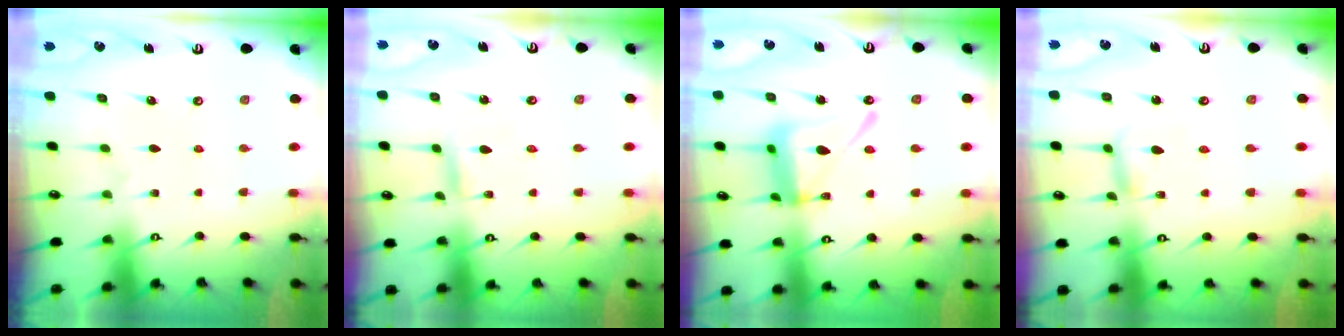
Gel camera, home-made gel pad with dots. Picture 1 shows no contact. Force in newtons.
{"total": 2.9, "press": 2.9, "slide": 0.1}
{"total": 15.5, "press": 15.4, "slide": 1.4}
{"total": 6.1, "press": 6.1, "slide": 0.5}